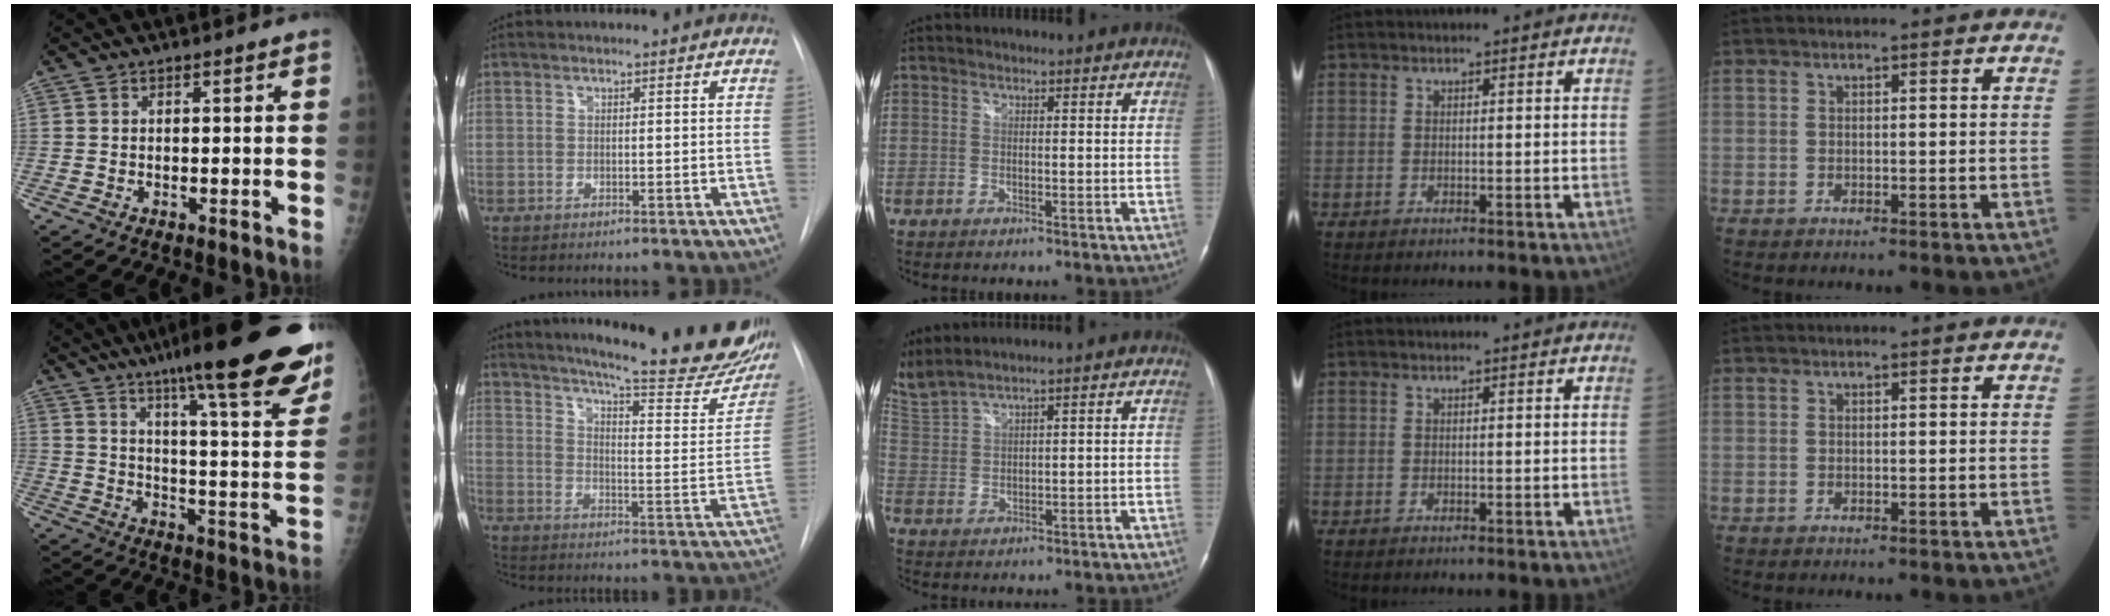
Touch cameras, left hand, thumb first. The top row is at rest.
{"thumb": {"total": 28.5, "force": [20.1, 4.4, 19.8], "torque": [-0.259, -0.081, 0.273]}, "index": {"total": 29.7, "force": [24.3, 4.0, 16.5], "torque": [-0.227, -0.070, 0.306]}, "middle": {"total": 6.9, "force": [6.2, -0.2, 3.1], "torque": [-0.089, 0.016, 0.138]}}